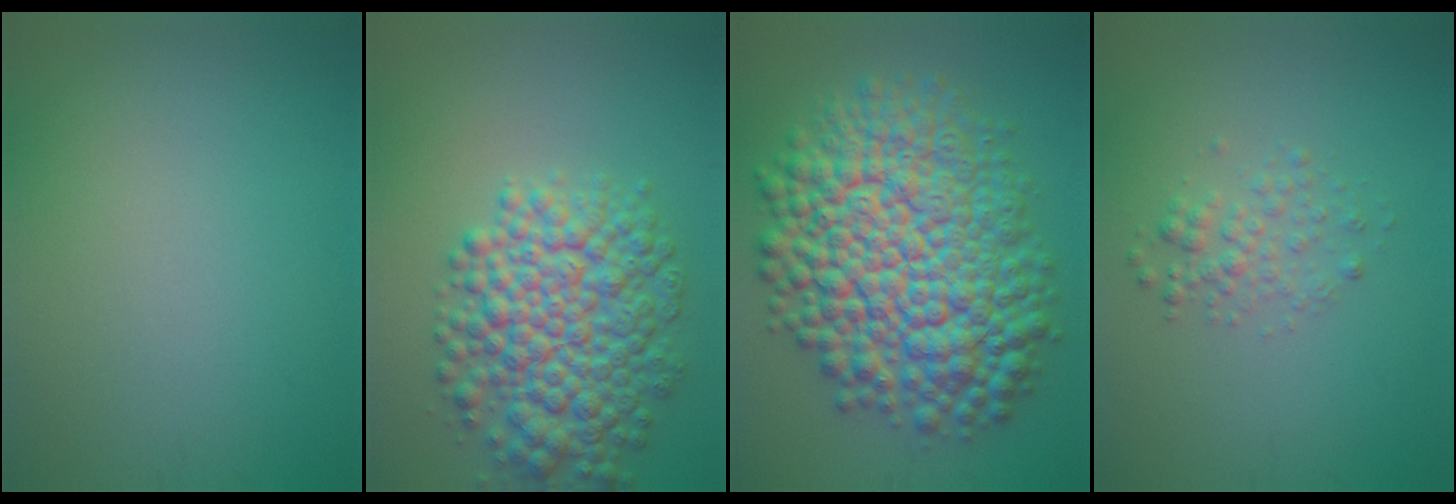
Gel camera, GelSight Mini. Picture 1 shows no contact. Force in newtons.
{"total": 8.0, "press": 8.0, "slide": 0.2}
{"total": 14.5, "press": 14.5, "slide": 0.3}
{"total": 1.9, "press": 1.9, "slide": 0.1}